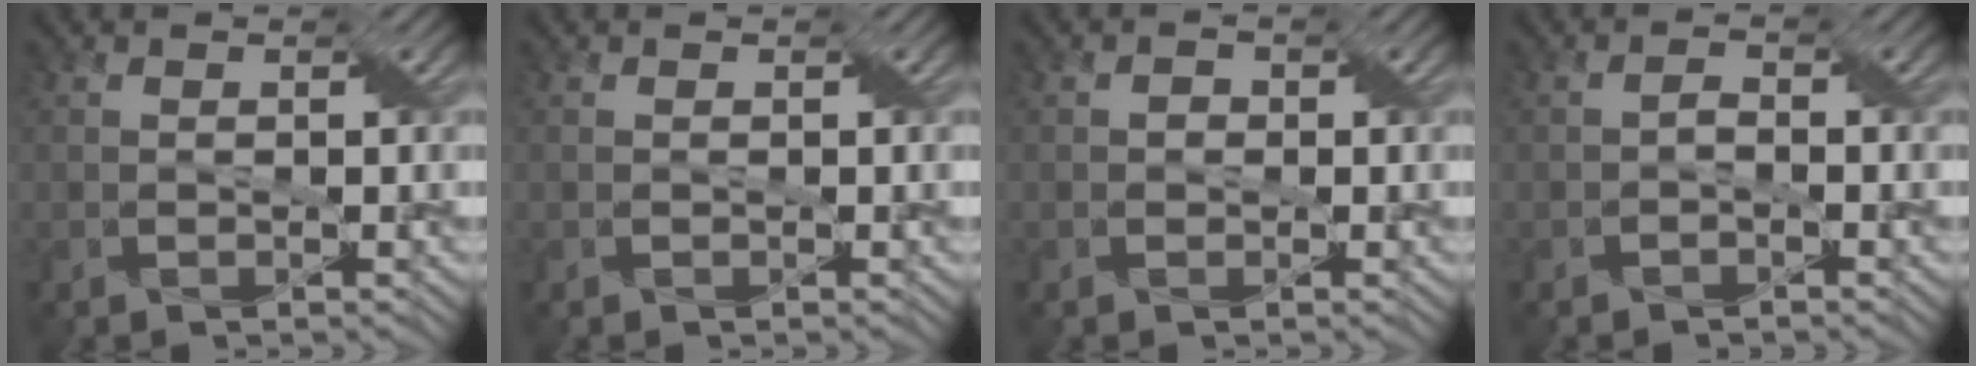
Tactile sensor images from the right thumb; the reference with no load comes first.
{"total": 0.0}
{"total": 0.7, "force": [-0.1, 0.6, 0.1], "torque": [0.007, 0.006, -0.007]}
{"total": 0.9, "force": [-0.8, 0.1, 0.4], "torque": [-0.012, 0.009, -0.018]}